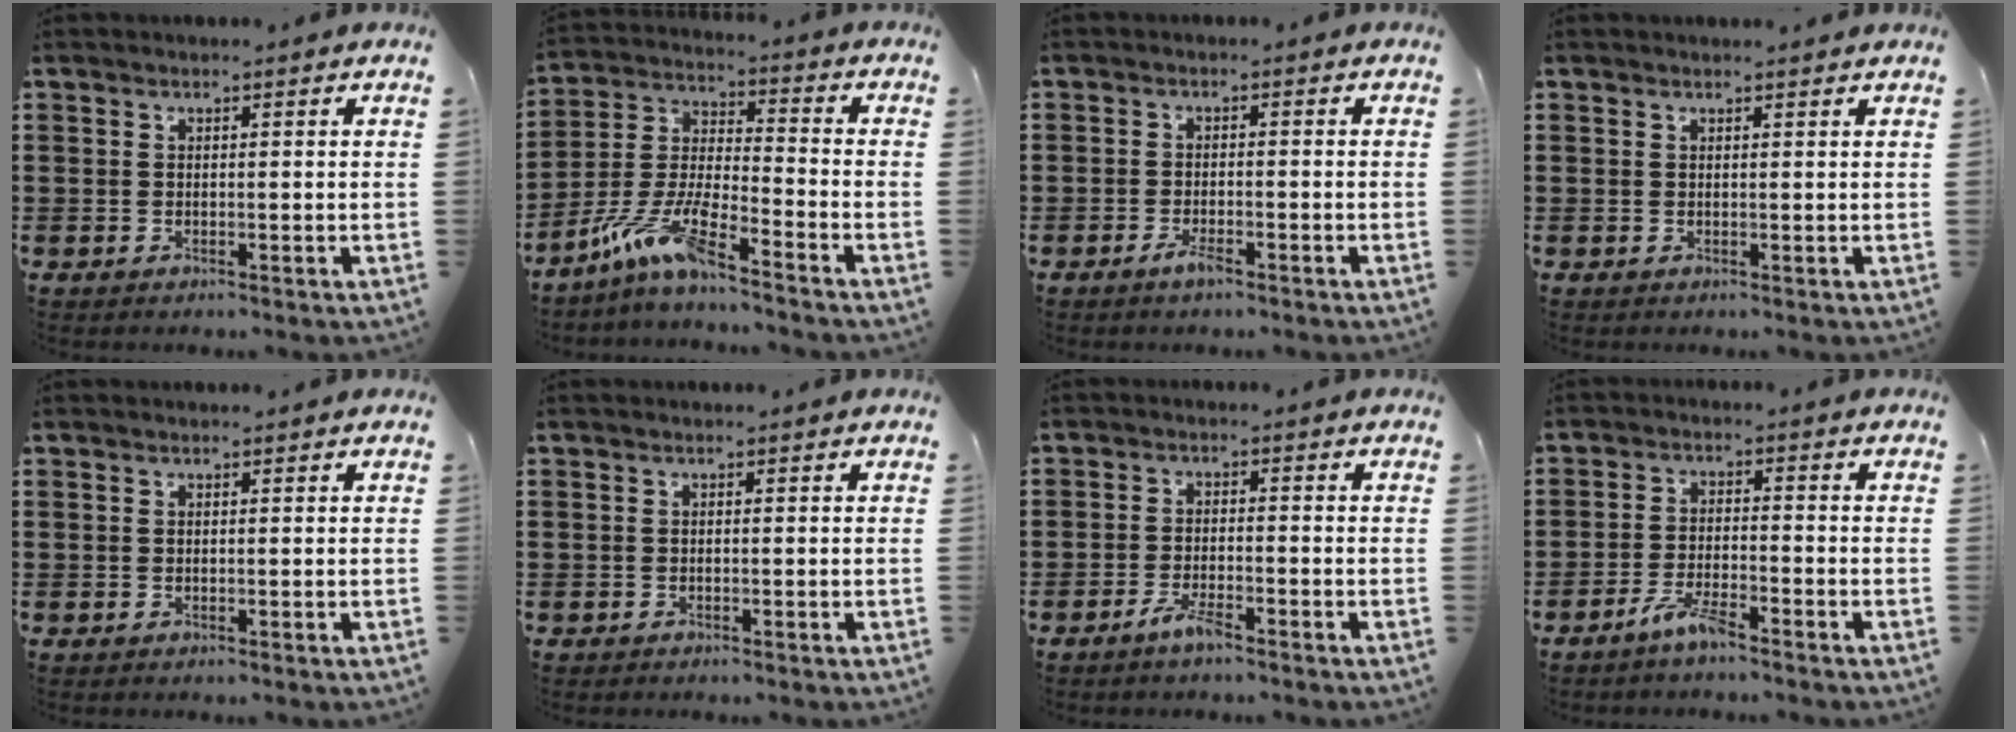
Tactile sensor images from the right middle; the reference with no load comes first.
{"total": 9.1, "force": [-7.1, 0.7, 5.6], "torque": [-0.135, -0.013, -0.144]}
{"total": 2.2, "force": [-1.5, 0.5, 1.5], "torque": [-0.040, -0.006, -0.033]}
{"total": 0.5, "force": [0.5, 0.0, 0.1], "torque": [0.004, -0.003, 0.008]}
{"total": 0.0}
{"total": 0.5, "force": [-0.5, 0.2, 0.1], "torque": [-0.002, 0.000, -0.010]}
{"total": 3.1, "force": [-2.4, 0.5, 1.8], "torque": [-0.045, -0.001, -0.048]}
{"total": 4.3, "force": [-3.5, 0.5, 2.4], "torque": [-0.053, 0.000, -0.069]}